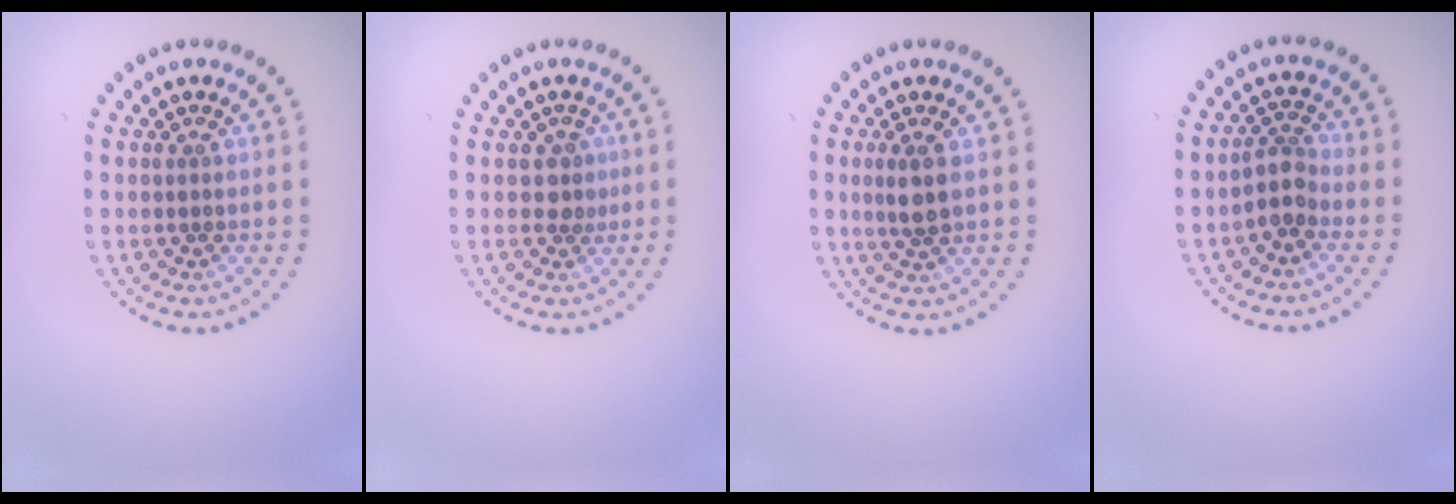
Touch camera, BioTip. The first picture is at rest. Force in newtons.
{"total": 1.5, "press": 1.3, "slide": 0.9}
{"total": 2.0, "press": 1.8, "slide": 0.8}
{"total": 2.1, "press": 1.8, "slide": 1.1}